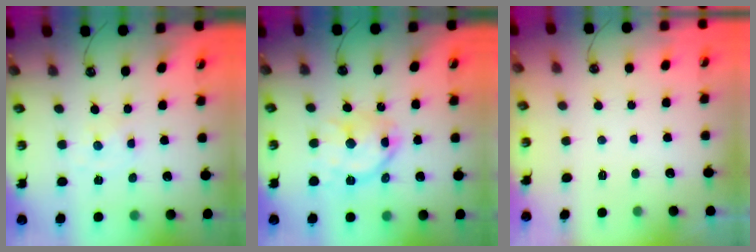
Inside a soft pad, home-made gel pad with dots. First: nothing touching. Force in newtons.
{"total": 13.0, "press": 12.9, "slide": 1.2}
{"total": 0.0}